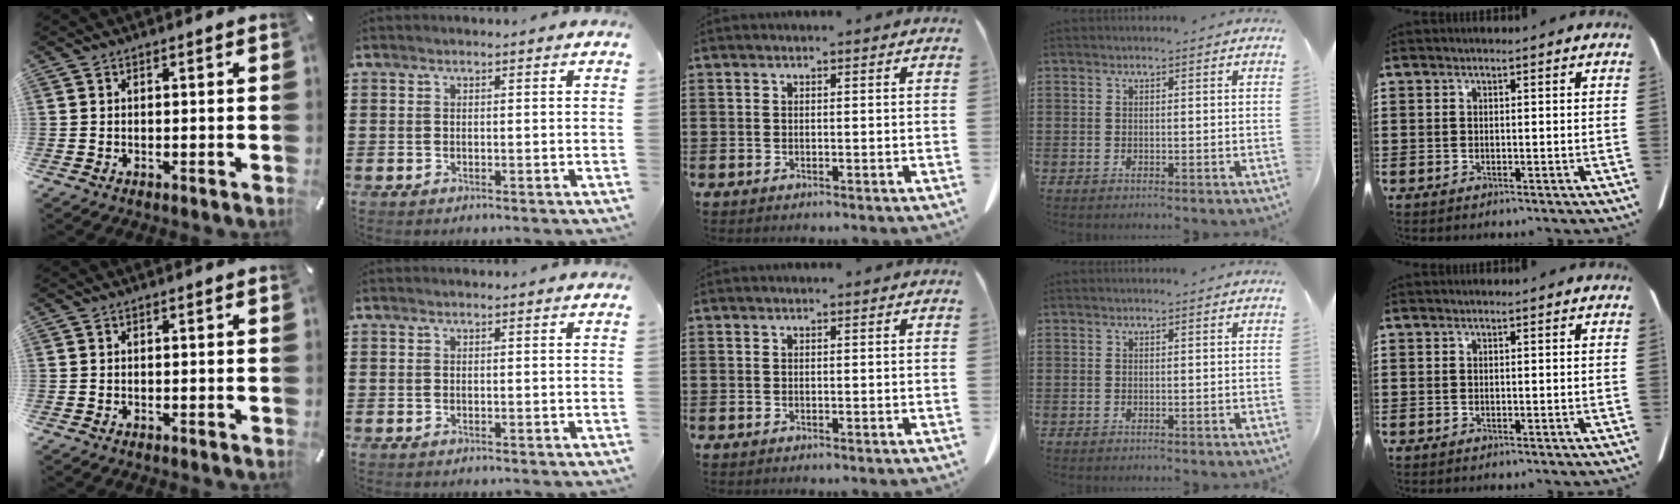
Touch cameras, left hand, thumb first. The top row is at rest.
{}